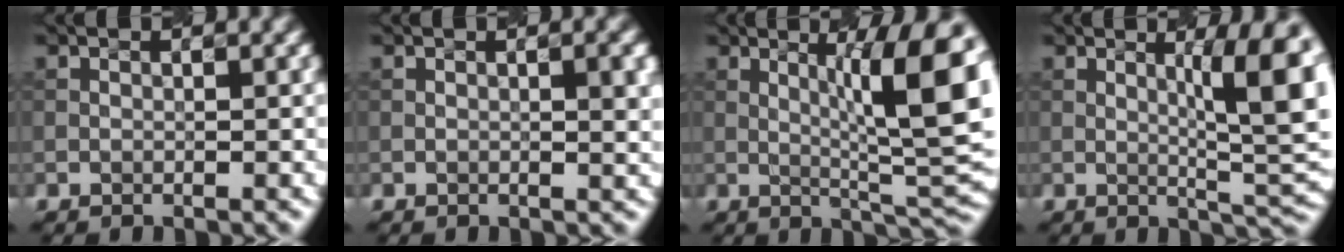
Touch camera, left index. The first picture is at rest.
{"total": 2.8, "force": [0.4, 0.7, 2.7], "torque": [-0.028, 0.007, 0.009]}
{"total": 9.2, "force": [1.6, 1.5, 8.9], "torque": [-0.123, 0.000, 0.038]}
{"total": 7.5, "force": [1.5, 1.4, 7.2], "torque": [-0.095, -0.004, 0.033]}